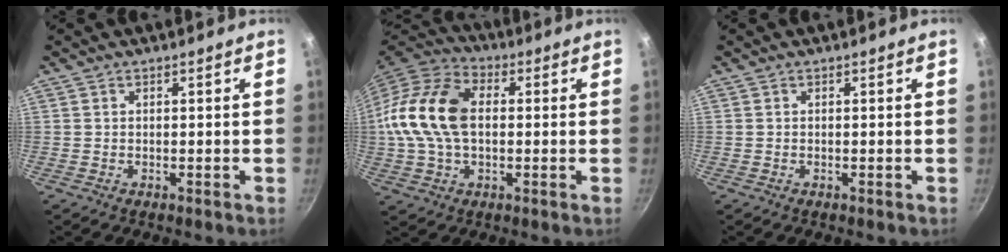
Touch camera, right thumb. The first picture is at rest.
{"total": 17.7, "force": [0.9, 11.5, 13.5], "torque": [-0.254, 0.031, 0.003]}
{"total": 0.0}